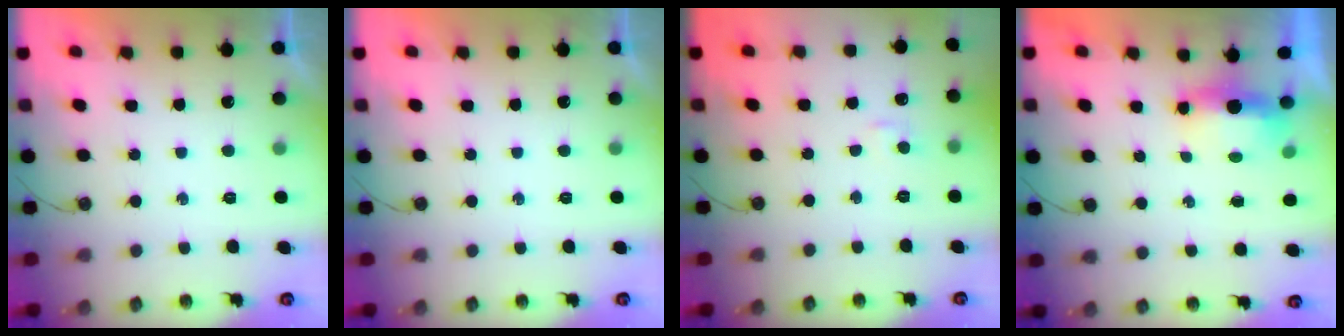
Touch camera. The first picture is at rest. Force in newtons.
{"total": 0.0}
{"total": 3.1, "press": 3.0, "slide": 0.4}
{"total": 6.6, "press": 5.4, "slide": 3.9}